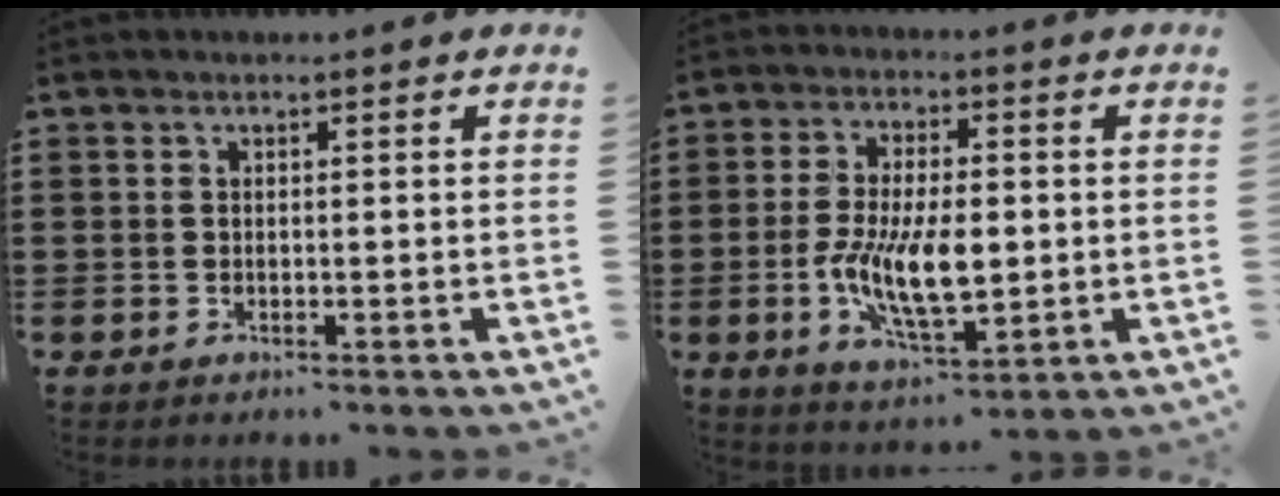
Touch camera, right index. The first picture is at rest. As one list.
[{"total": 10.0, "force": [-1.2, 4.5, 8.9], "torque": [-0.193, -0.008, -0.024]}]